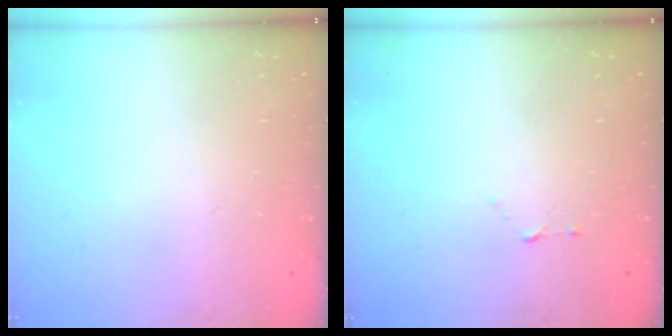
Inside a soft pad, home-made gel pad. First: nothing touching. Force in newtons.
{"total": 3.2, "press": 3.2, "slide": 0.3}